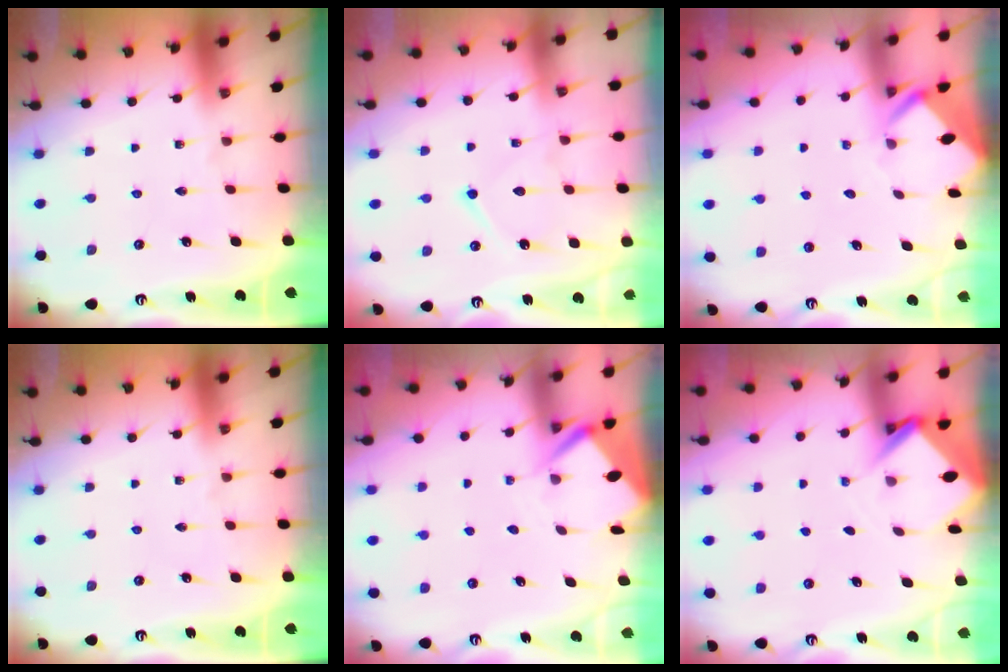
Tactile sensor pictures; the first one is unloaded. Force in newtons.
{"total": 9.7, "press": 9.6, "slide": 0.8}
{"total": 3.0, "press": 3.0, "slide": 0.1}
{"total": 0.0}
{"total": 3.5, "press": 3.5, "slide": 0.4}
{"total": 3.2, "press": 3.2, "slide": 0.2}